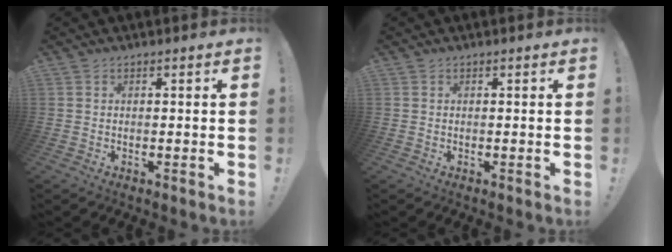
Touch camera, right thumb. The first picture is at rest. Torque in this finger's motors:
{"motor_torque": [0.00, 0.00, 0.00, 0.00, 0.00]}